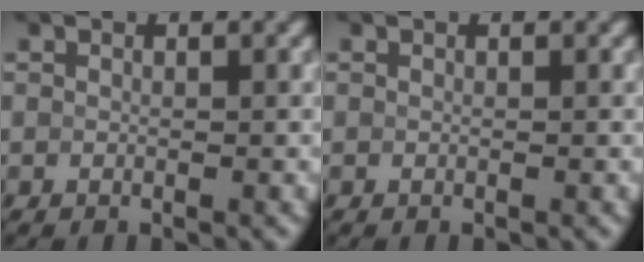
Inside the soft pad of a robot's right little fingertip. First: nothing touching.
{"total": 0.0}